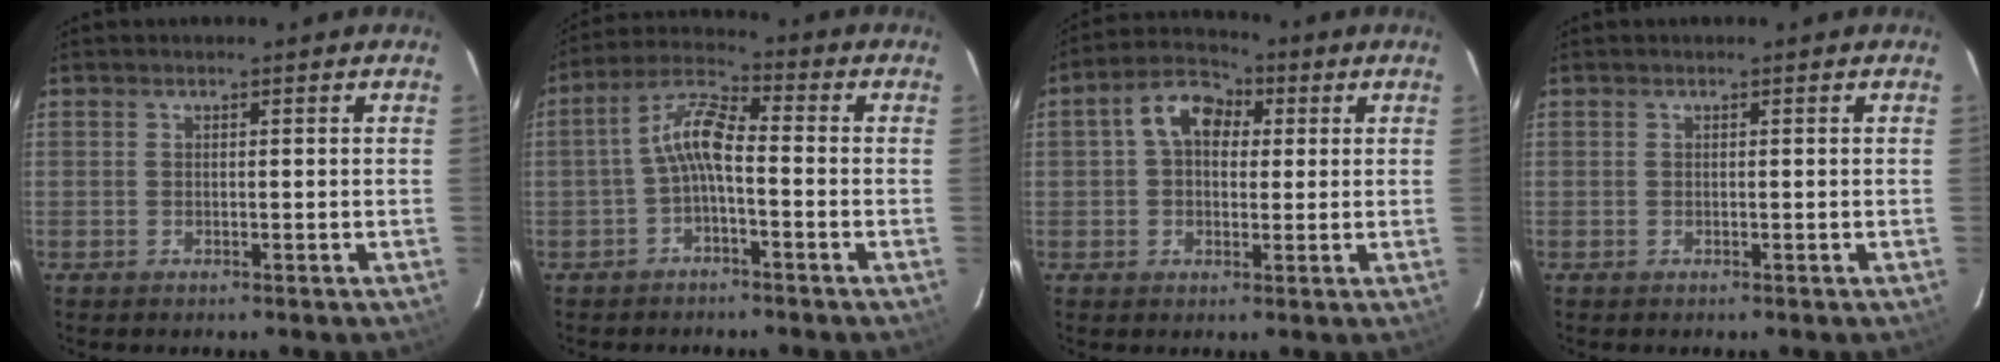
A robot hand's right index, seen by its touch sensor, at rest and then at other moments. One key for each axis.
{"total": 6.4, "fx": -1.9, "fy": 1.9, "fz": 5.8, "tx": -0.131, "ty": 0.021, "tz": -0.038}
{"total": 8.0, "fx": 1.8, "fy": 5.7, "fz": 5.3, "tx": -0.100, "ty": 0.034, "tz": 0.026}
{"total": 0.0}